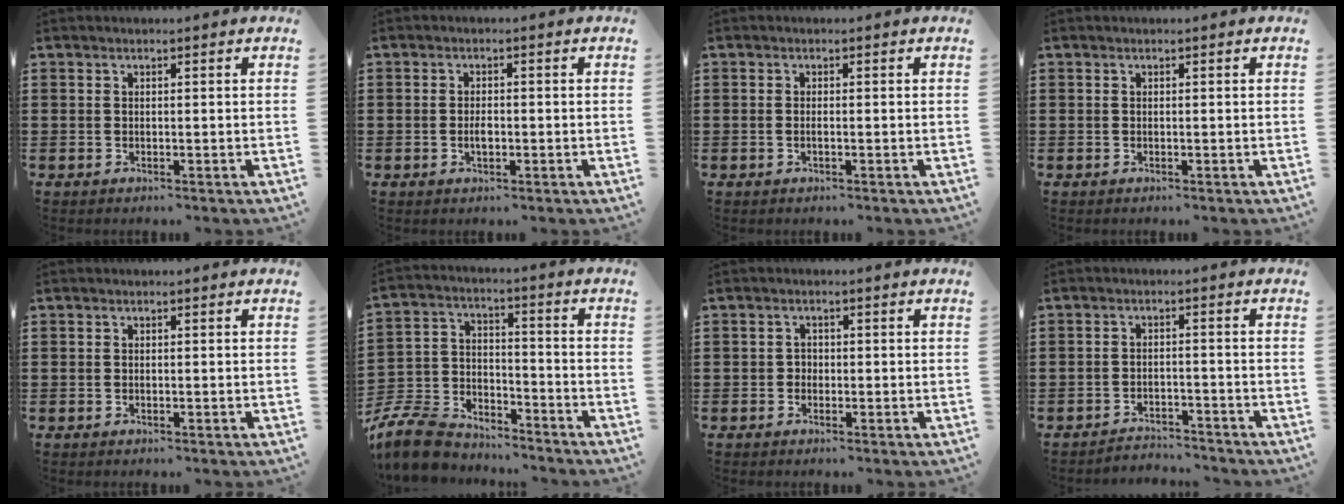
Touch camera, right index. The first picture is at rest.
{"total": 2.1, "force": [-0.5, 0.9, 1.8], "torque": [-0.035, 0.001, -0.008]}
{"total": 0.7, "force": [-0.3, 0.1, 0.6], "torque": [-0.012, -0.003, -0.004]}
{"total": 0.0}
{"total": 0.0}
{"total": 10.0, "force": [-9.2, 2.6, 2.6], "torque": [-0.071, 0.020, -0.186]}
{"total": 1.2, "force": [-0.6, 0.9, 0.4], "torque": [-0.011, 0.001, -0.013]}
{"total": 3.0, "force": [-3.0, 0.2, -0.1], "torque": [-0.007, -0.001, -0.065]}